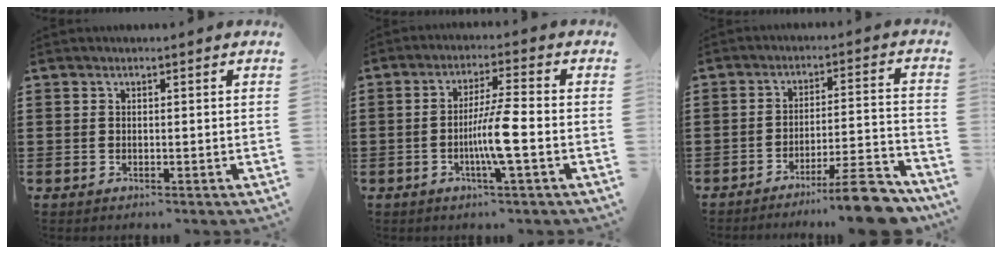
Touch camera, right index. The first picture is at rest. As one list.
[{"total": 7.1, "force": [-2.0, 0.0, 6.8], "torque": [-0.129, -0.011, -0.041]}, {"total": 10.0, "force": [-8.3, 0.5, 5.5], "torque": [-0.074, 0.021, -0.153]}]